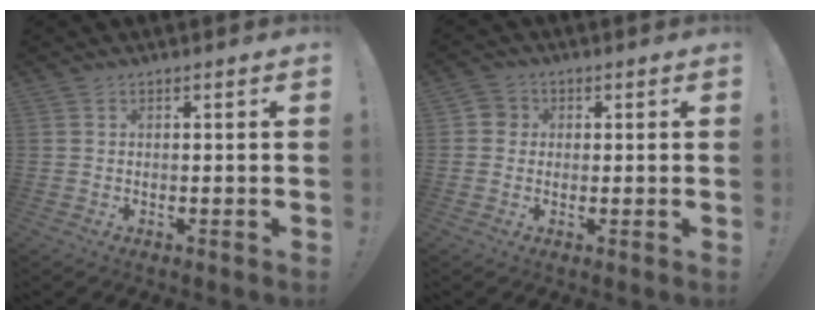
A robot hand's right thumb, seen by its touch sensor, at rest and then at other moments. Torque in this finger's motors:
{"motor_torque": [0.13, 0.01, -0.15, 0.09, 0.00]}